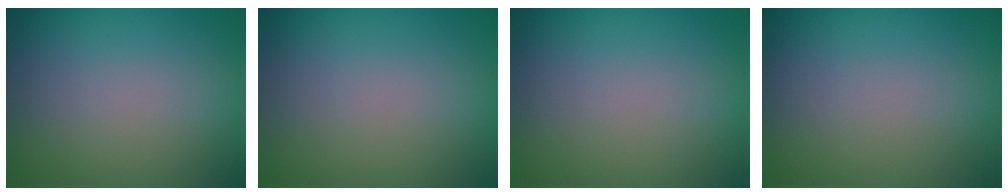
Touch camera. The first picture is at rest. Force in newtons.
{"total": 0.0}
{"total": 0.0}
{"total": 0.0}